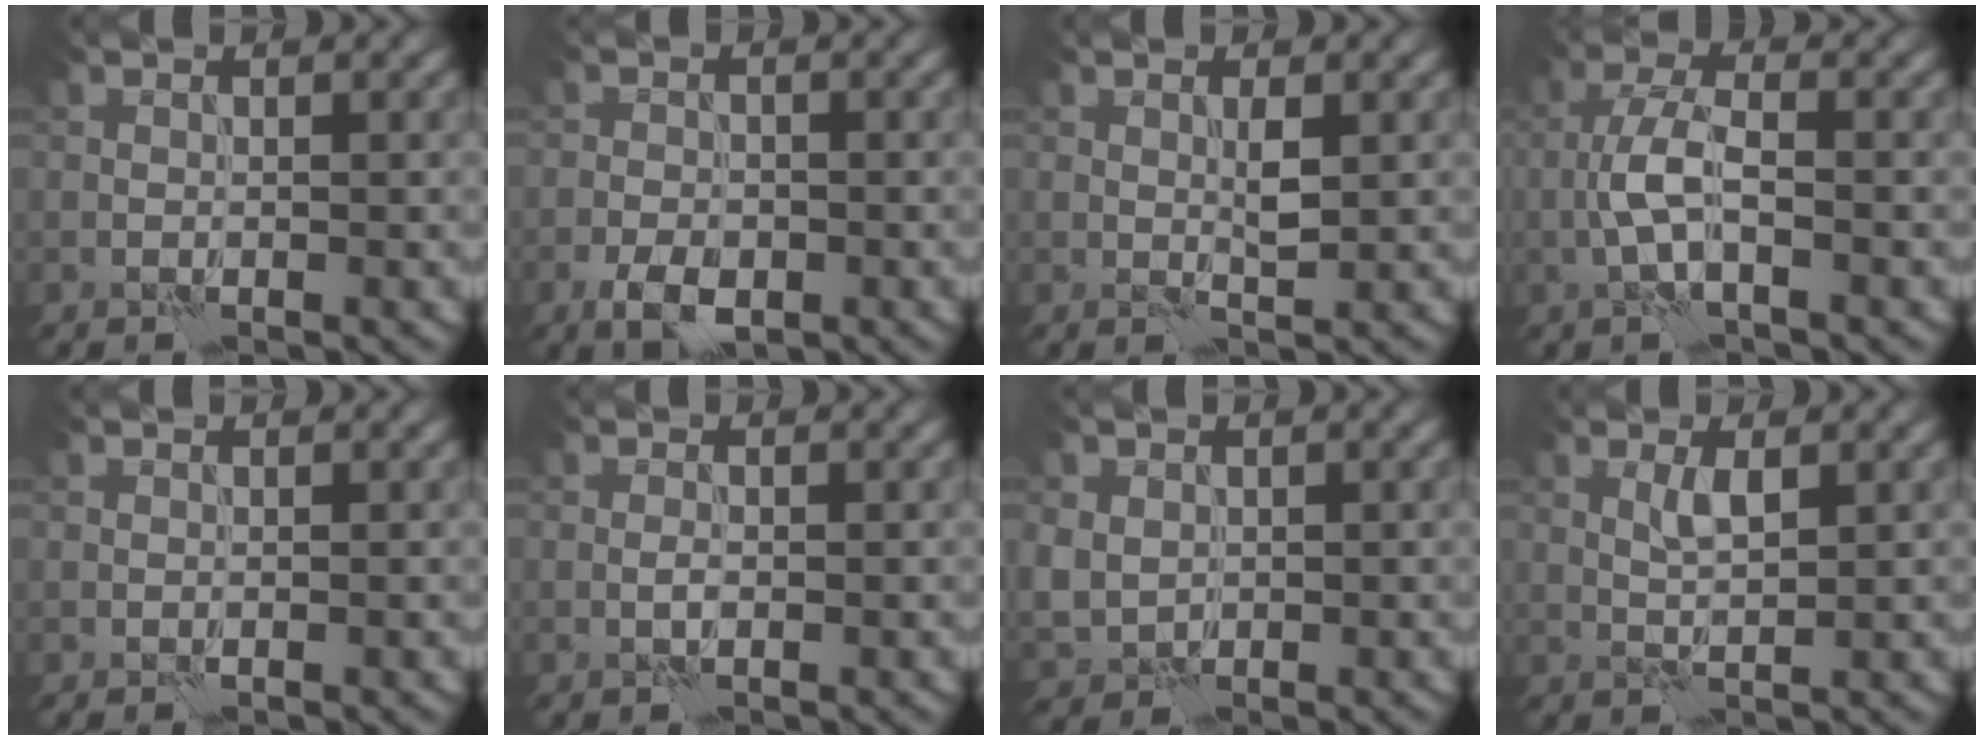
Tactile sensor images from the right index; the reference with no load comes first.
{"total": 3.3, "force": [-1.6, 1.9, 2.1], "torque": [-0.037, -0.004, -0.033]}
{"total": 1.3, "force": [0.6, 0.2, 1.2], "torque": [-0.024, -0.001, 0.009]}
{"total": 3.6, "force": [-0.9, 1.2, 3.2], "torque": [-0.070, 0.007, -0.025]}
{"total": 0.0}
{"total": 0.6, "force": [0.0, 0.3, 0.6], "torque": [-0.016, -0.001, -0.003]}
{"total": 2.6, "force": [0.4, 2.5, 0.8], "torque": [-0.026, -0.002, 0.013]}
{"total": 1.8, "force": [0.9, 0.4, 1.6], "torque": [-0.036, 0.002, 0.015]}